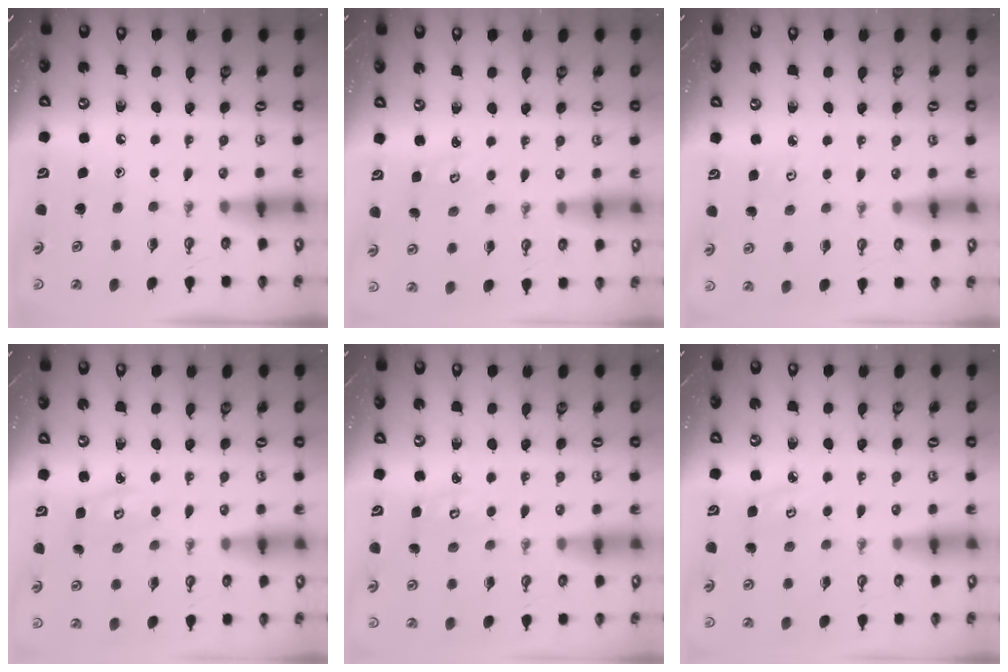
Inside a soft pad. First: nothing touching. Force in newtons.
{"total": 2.0, "press": 1.9, "slide": 0.2}
{"total": 2.8, "press": 2.8, "slide": 0.3}
{"total": 3.3, "press": 3.2, "slide": 0.4}
{"total": 2.9, "press": 2.9, "slide": 0.2}
{"total": 4.5, "press": 4.5, "slide": 0.4}